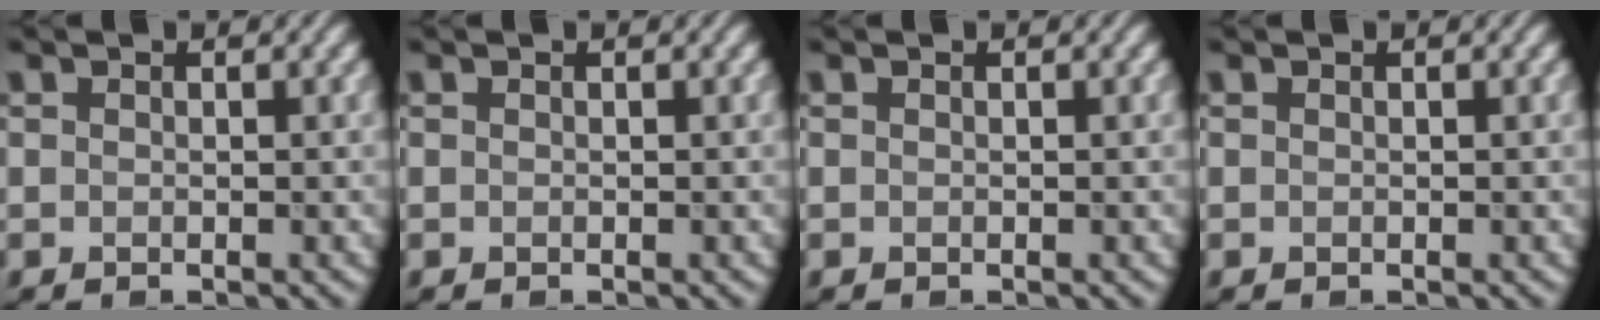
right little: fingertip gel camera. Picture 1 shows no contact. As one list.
[{"total": 0.0}, {"total": 0.0}, {"total": 0.0}]